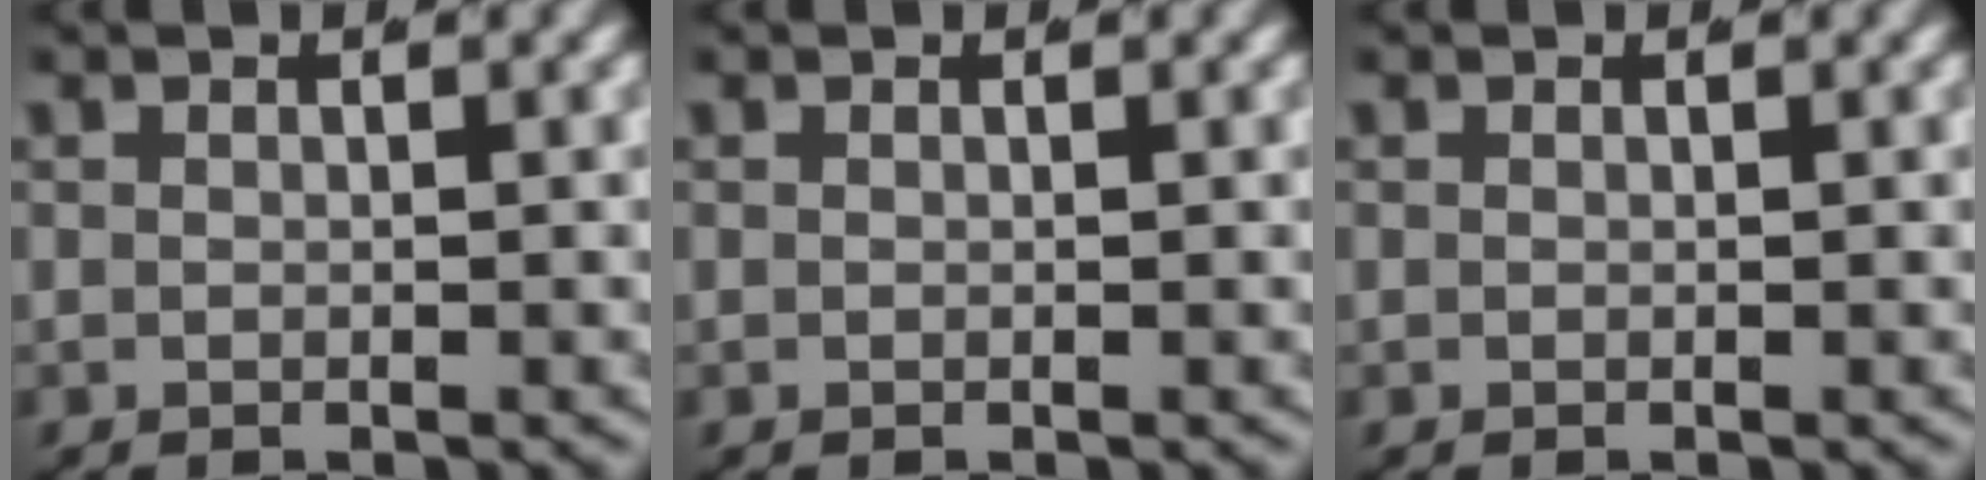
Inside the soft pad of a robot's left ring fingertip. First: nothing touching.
{"total": 0.0}
{"total": 0.0}